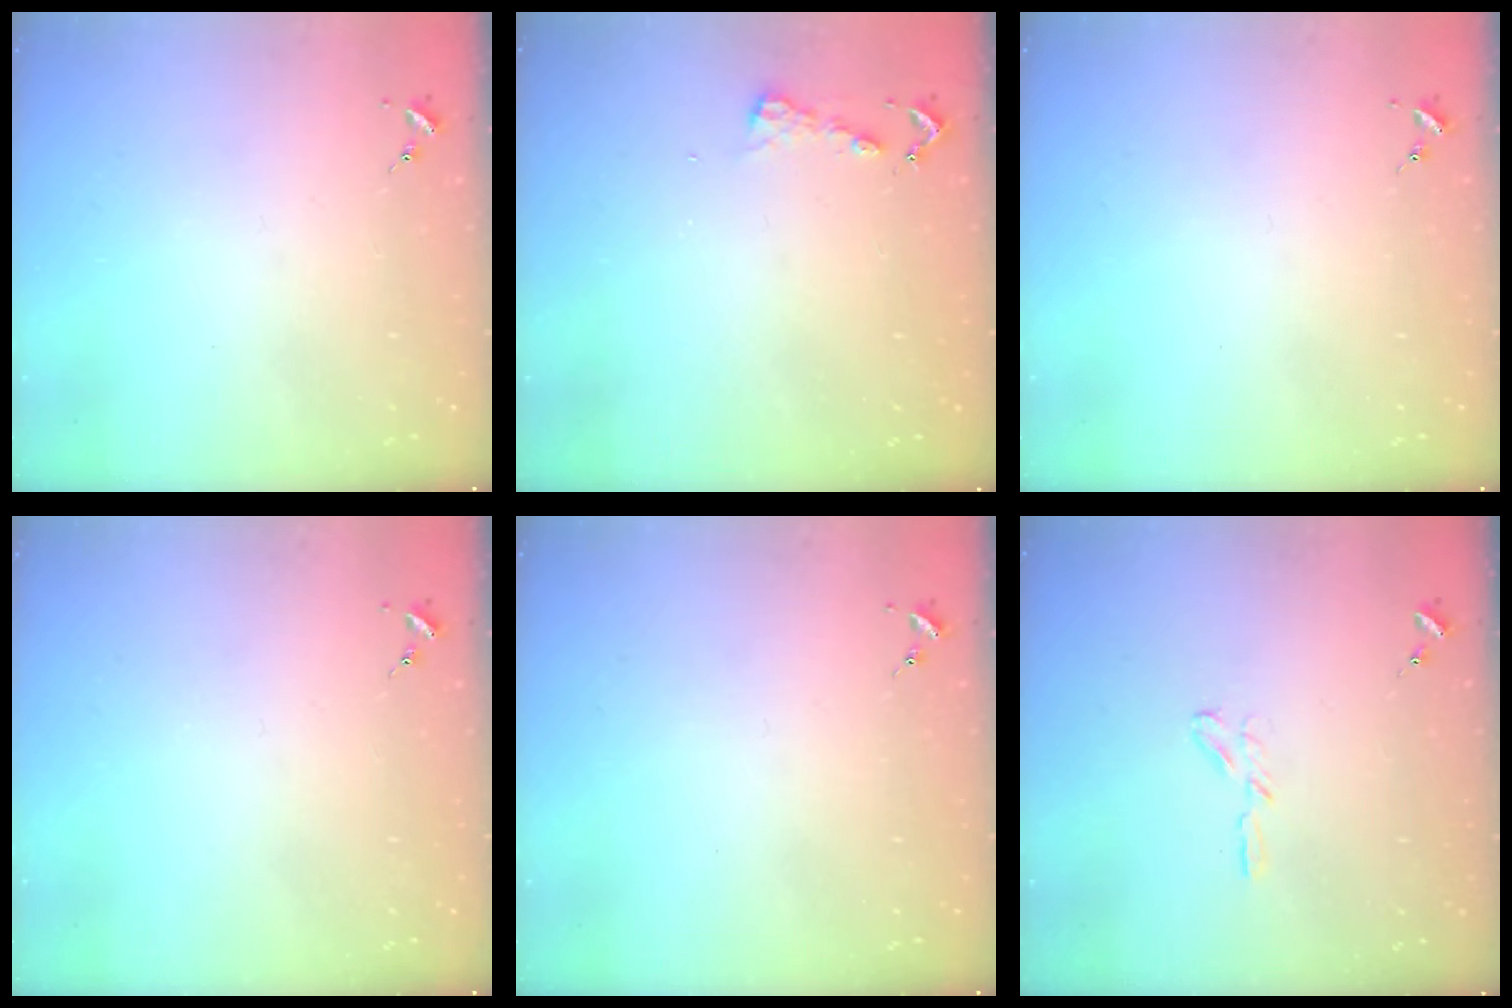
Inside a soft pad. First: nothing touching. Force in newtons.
{"total": 4.6, "press": 4.6, "slide": 0.4}
{"total": 0.0}
{"total": 0.0}
{"total": 0.0}
{"total": 3.8, "press": 3.8, "slide": 0.3}